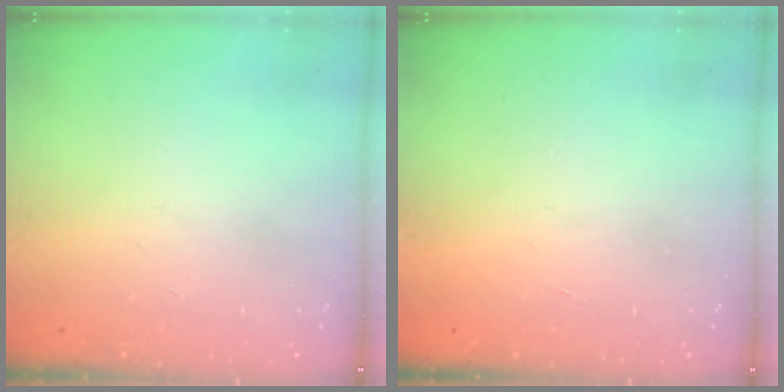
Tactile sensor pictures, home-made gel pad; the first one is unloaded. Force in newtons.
{"total": 1.5, "press": 1.5, "slide": 0.1}